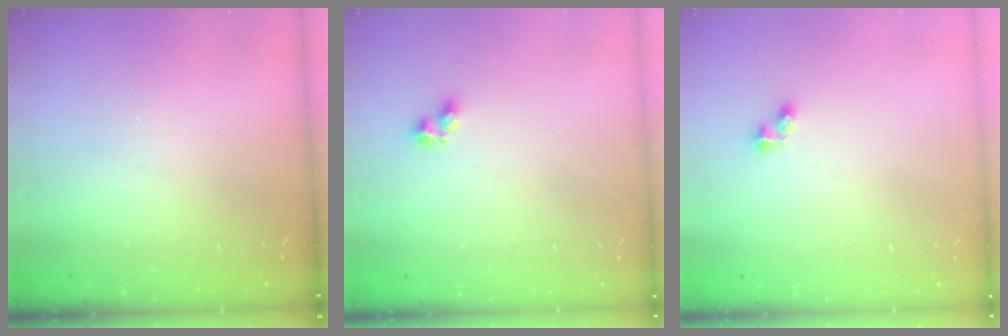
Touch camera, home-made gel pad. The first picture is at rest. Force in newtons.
{"total": 3.5, "press": 3.3, "slide": 1.2}
{"total": 2.6, "press": 2.6, "slide": 0.4}